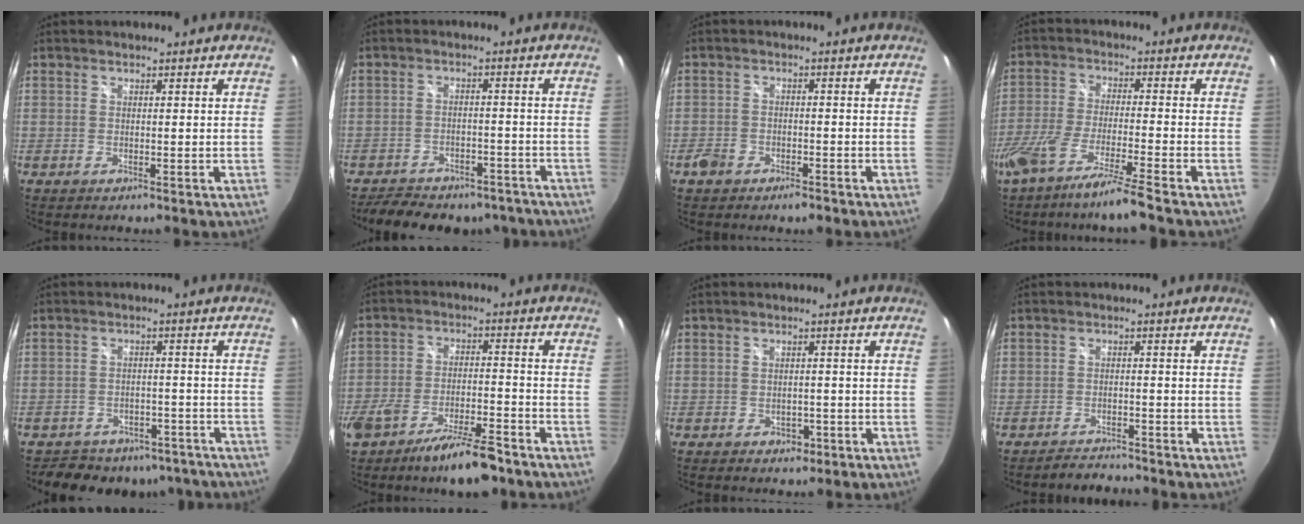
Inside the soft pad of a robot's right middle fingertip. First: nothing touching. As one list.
[{"total": 15.0, "force": [-12.1, 6.6, 6.0], "torque": [-0.133, 0.004, -0.150]}, {"total": 4.2, "force": [-3.0, 2.4, 1.8], "torque": [-0.048, 0.000, -0.051]}, {"total": 12.0, "force": [-9.1, -0.5, 7.7], "torque": [-0.159, -0.037, -0.162]}, {"total": 13.5, "force": [-10.6, 7.3, 4.0], "torque": [-0.089, 0.016, -0.122]}, {"total": 12.7, "force": [-9.4, 3.6, 7.9], "torque": [-0.159, -0.014, -0.153]}, {"total": 2.6, "force": [-1.0, 2.1, 1.1], "torque": [-0.021, -0.001, -0.007]}, {"total": 3.3, "force": [-3.1, 1.0, 0.2], "torque": [-0.016, 0.001, -0.050]}]